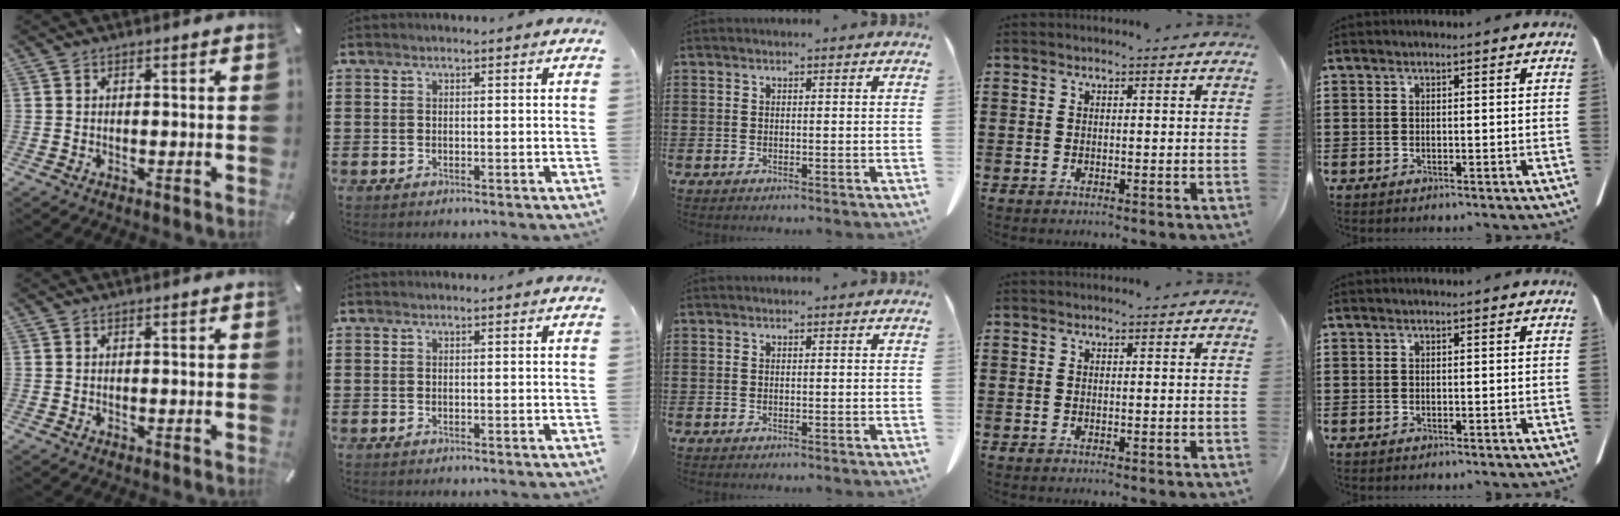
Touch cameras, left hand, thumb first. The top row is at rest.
{}